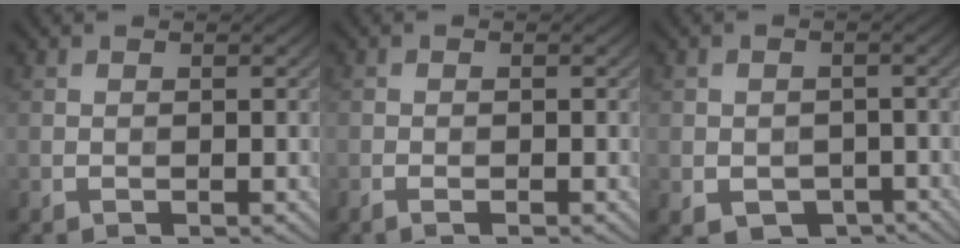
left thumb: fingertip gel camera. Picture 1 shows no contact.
{"total": 1.2, "force": [-0.7, 0.1, 1.0], "torque": [-0.019, 0.001, -0.015]}
{"total": 4.1, "force": [-1.5, 3.3, 1.9], "torque": [-0.038, -0.016, -0.020]}